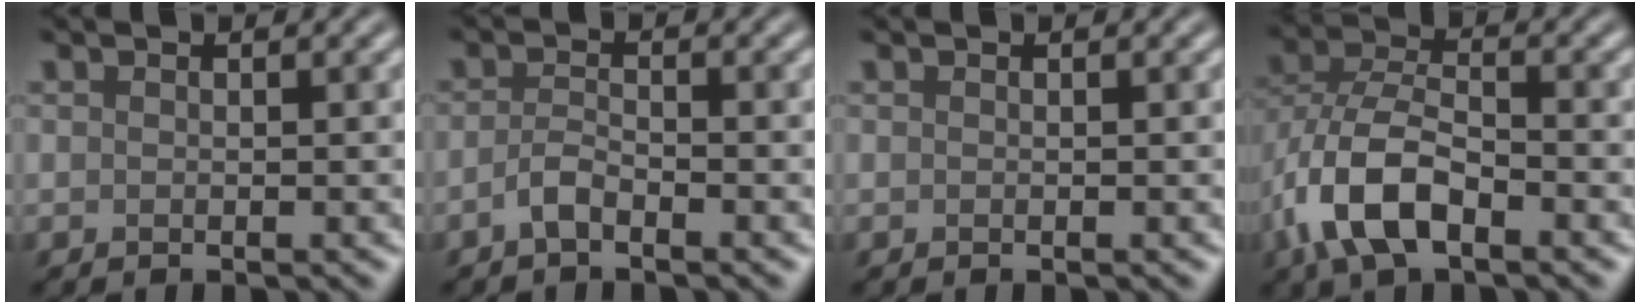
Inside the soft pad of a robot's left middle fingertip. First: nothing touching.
{"total": 1.7, "force": [-1.1, 0.5, 1.2], "torque": [-0.027, 0.003, -0.025]}
{"total": 0.0}
{"total": 7.6, "force": [-3.2, 3.8, 5.7], "torque": [-0.122, 0.001, -0.071]}